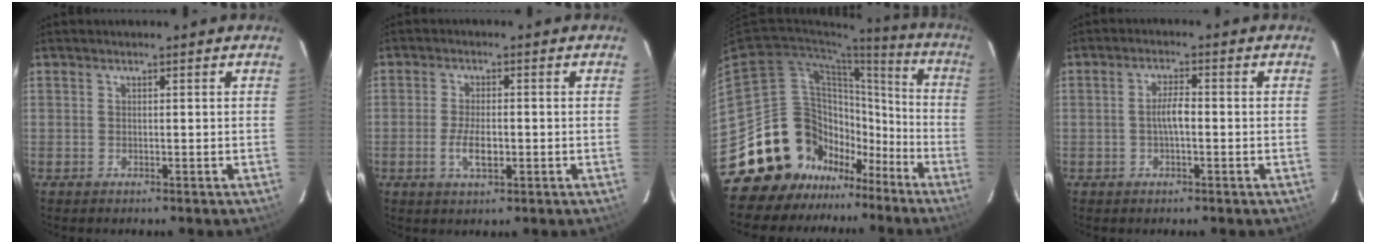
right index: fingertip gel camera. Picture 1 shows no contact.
{"total": 4.6, "force": [-1.3, 1.6, 4.1], "torque": [-0.083, -0.007, -0.023]}
{"total": 19.7, "force": [-12.0, 15.1, 4.0], "torque": [-0.093, 0.085, -0.181]}
{"total": 3.2, "force": [-0.6, 0.9, 3.1], "torque": [-0.059, 0.005, -0.010]}